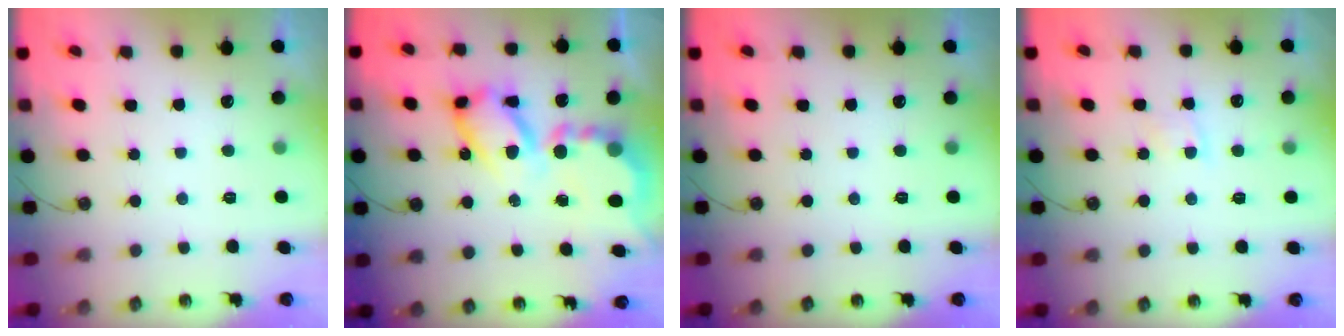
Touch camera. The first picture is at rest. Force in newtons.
{"total": 17.2, "press": 17.1, "slide": 1.7}
{"total": 0.0}
{"total": 3.8, "press": 3.8, "slide": 0.5}